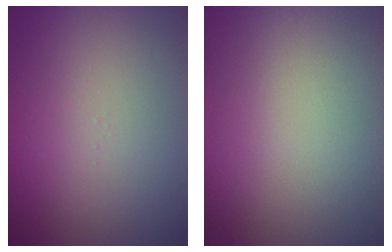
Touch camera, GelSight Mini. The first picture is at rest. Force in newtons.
{"total": 0.0}